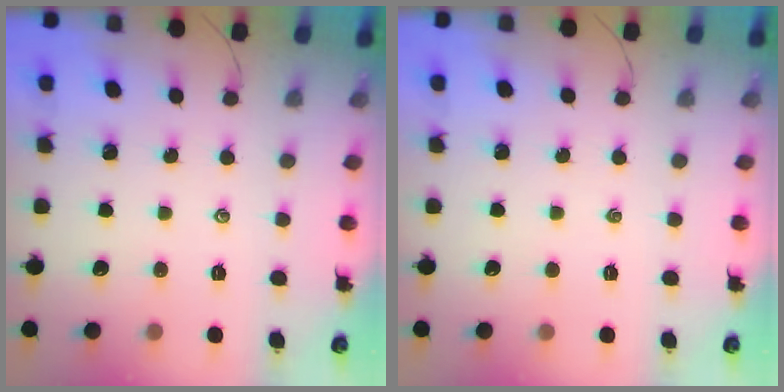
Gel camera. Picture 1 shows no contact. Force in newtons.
{"total": 0.0}